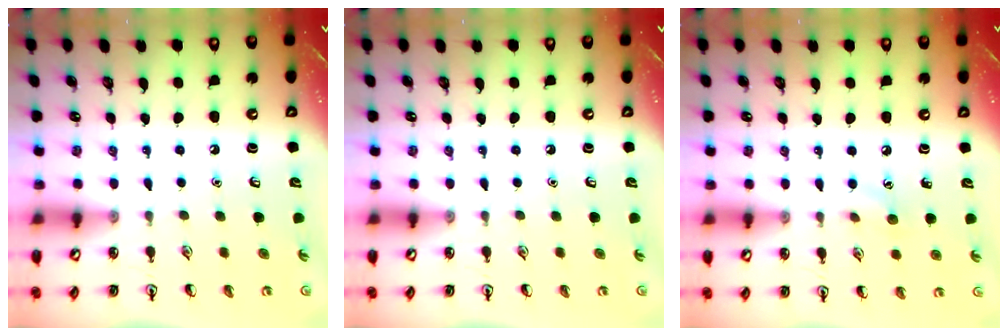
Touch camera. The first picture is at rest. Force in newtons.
{"total": 0.0}
{"total": 5.6, "press": 5.3, "slide": 1.6}